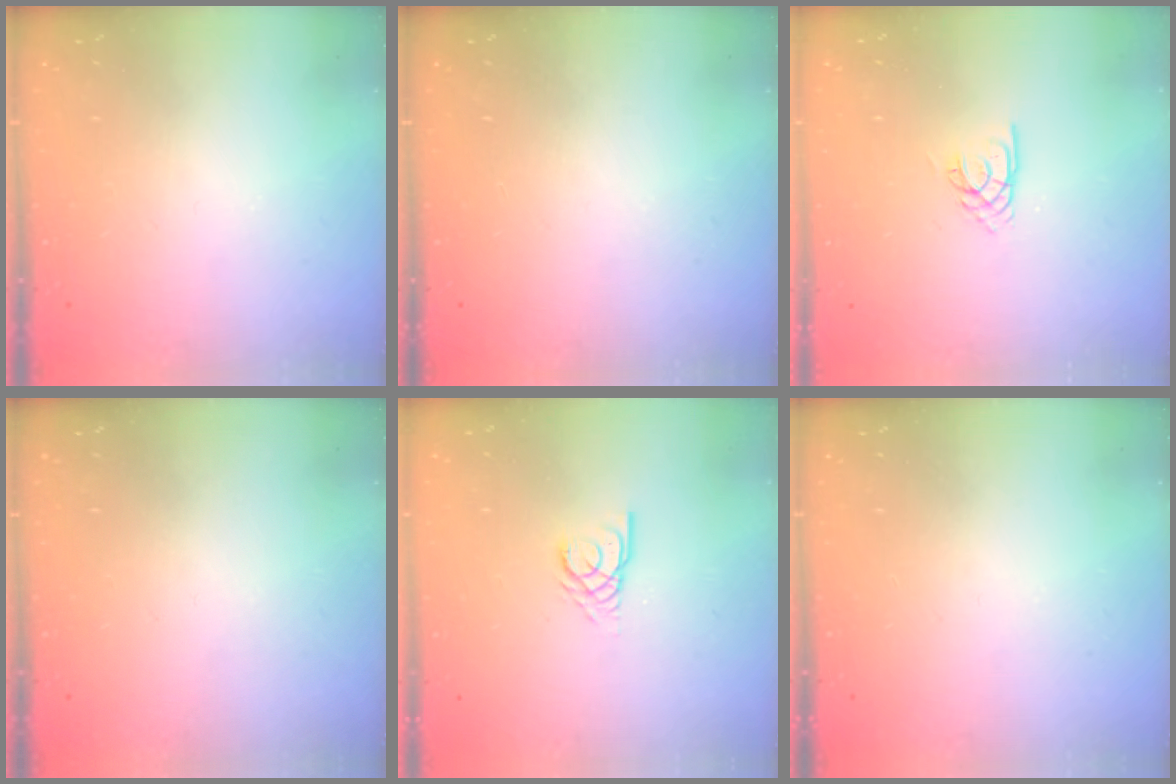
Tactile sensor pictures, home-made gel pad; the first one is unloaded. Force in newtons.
{"total": 0.0}
{"total": 1.9, "press": 1.9, "slide": 0.2}
{"total": 0.0}
{"total": 2.7, "press": 2.7, "slide": 0.2}
{"total": 0.0}